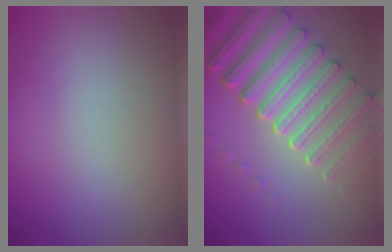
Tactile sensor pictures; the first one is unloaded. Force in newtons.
{"total": 7.2, "press": 5.6, "slide": 4.6}